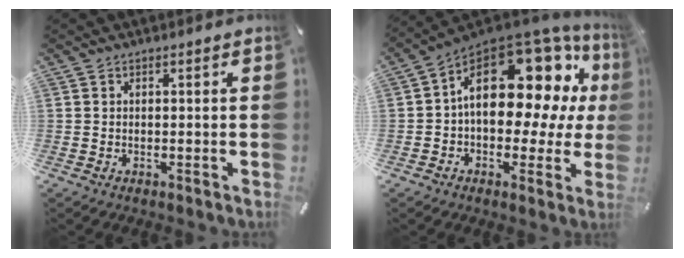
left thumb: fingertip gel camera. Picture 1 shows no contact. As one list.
[{"total": 21.9, "force": [6.7, 12.4, 16.8], "torque": [-0.240, -0.050, 0.116]}]